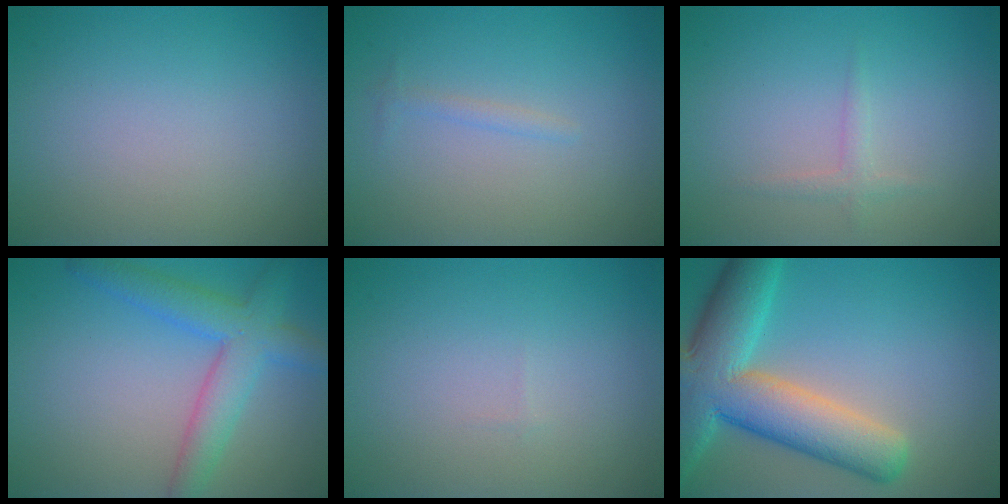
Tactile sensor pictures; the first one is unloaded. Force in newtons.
{"total": 0.8, "press": 0.8, "slide": 0.0}
{"total": 1.1, "press": 1.1, "slide": 0.0}
{"total": 4.7, "press": 4.6, "slide": 0.4}
{"total": 0.0}
{"total": 10.7, "press": 10.7, "slide": 0.8}